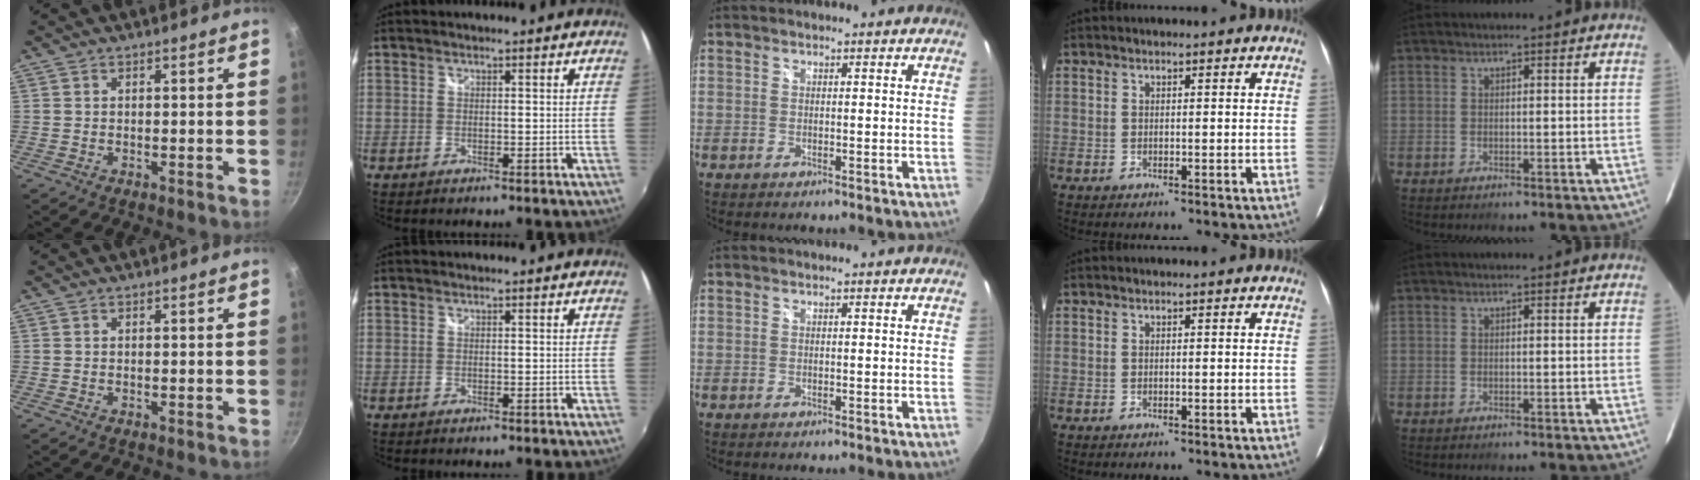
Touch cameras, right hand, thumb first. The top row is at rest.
{}